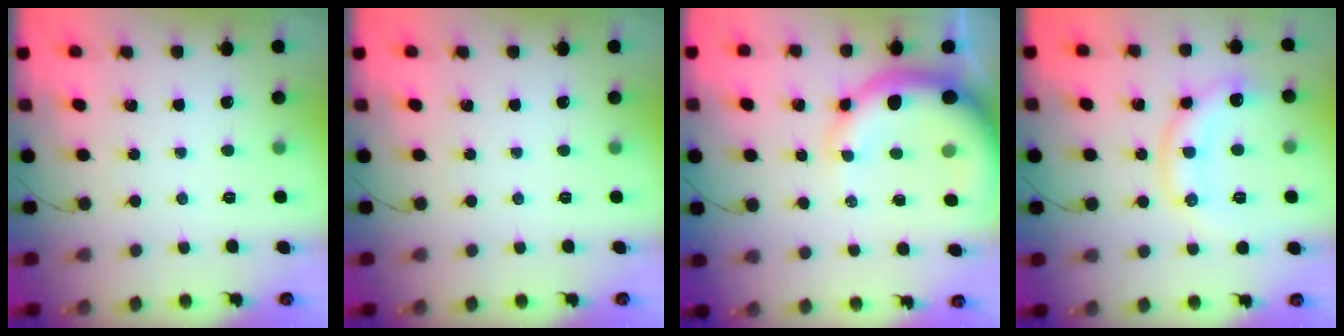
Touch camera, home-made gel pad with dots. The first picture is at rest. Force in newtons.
{"total": 0.0}
{"total": 12.8, "press": 12.3, "slide": 3.4}
{"total": 12.1, "press": 12.1, "slide": 0.4}